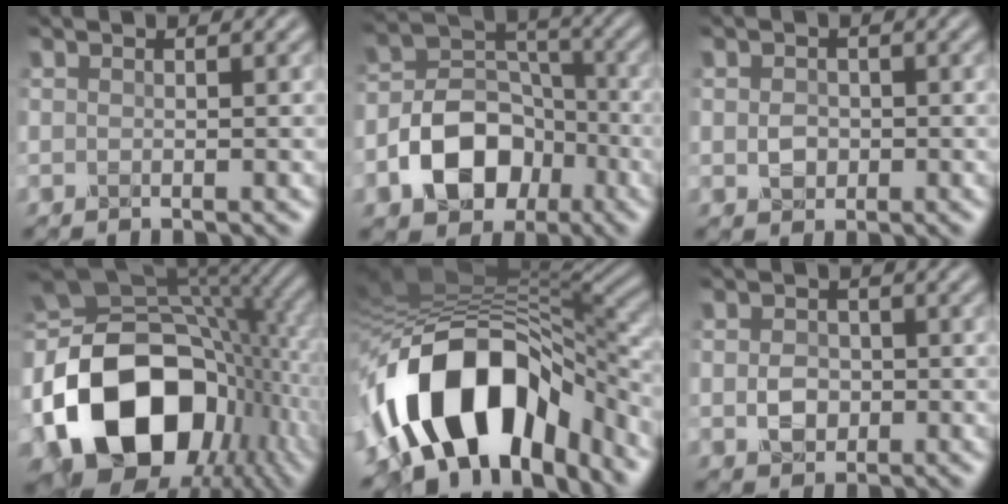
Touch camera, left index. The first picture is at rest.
{"total": 8.1, "force": [-3.6, 5.8, 4.4], "torque": [-0.076, -0.002, -0.068]}
{"total": 1.8, "force": [-0.3, 1.5, 1.0], "torque": [-0.023, -0.002, -0.006]}
{"total": 18.0, "force": [-3.8, 12.7, 12.1], "torque": [-0.239, -0.028, -0.060]}
{"total": 14.2, "force": [-7.1, 7.7, 9.6], "torque": [-0.161, 0.013, -0.126]}
{"total": 2.5, "force": [-0.5, 2.0, 1.5], "torque": [-0.032, -0.001, -0.012]}